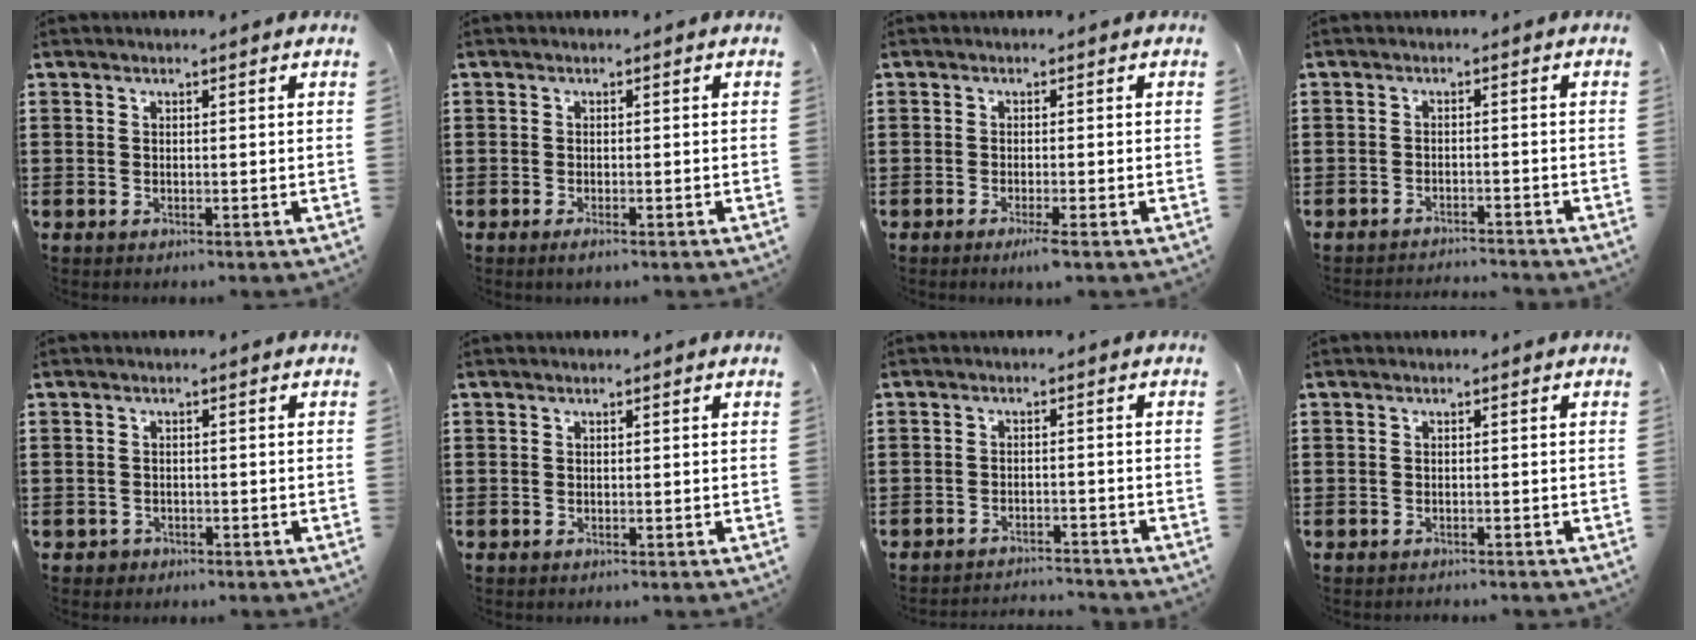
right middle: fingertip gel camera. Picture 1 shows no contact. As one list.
[{"total": 0.8, "force": [-0.5, 0.1, 0.6], "torque": [-0.014, -0.005, -0.008]}, {"total": 1.7, "force": [-1.1, 0.0, 1.2], "torque": [-0.021, 0.000, -0.021]}, {"total": 2.2, "force": [-2.2, 0.0, -0.1], "torque": [-0.005, 0.001, -0.047]}, {"total": 0.9, "force": [-0.7, 0.6, 0.0], "torque": [-0.002, 0.000, -0.016]}, {"total": 0.0}, {"total": 2.7, "force": [-2.7, 0.0, 0.0], "torque": [-0.006, -0.002, -0.057]}, {"total": 0.6, "force": [-0.6, -0.1, 0.0], "torque": [-0.001, -0.001, -0.013]}]